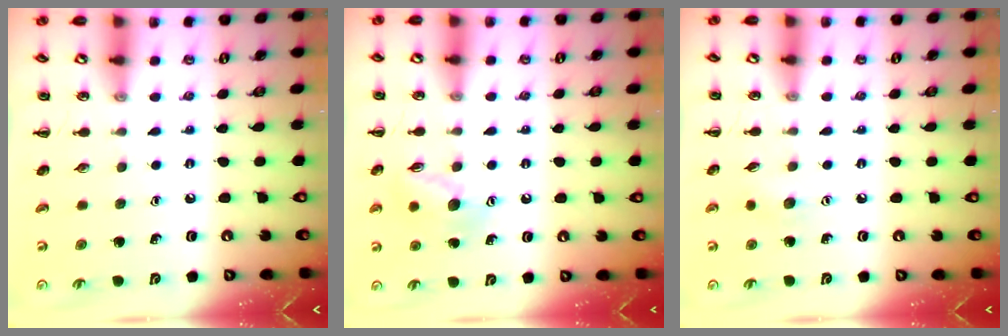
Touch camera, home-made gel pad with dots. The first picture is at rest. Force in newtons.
{"total": 9.9, "press": 9.9, "slide": 0.7}
{"total": 4.6, "press": 4.4, "slide": 1.1}